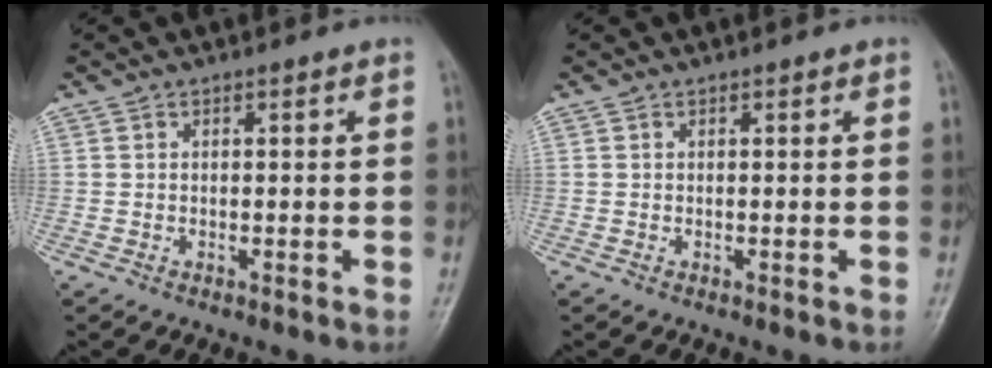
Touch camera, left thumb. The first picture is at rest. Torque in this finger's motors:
{"motor_torque": [-0.02, 0.02, -0.01, 0.00, 0.00]}